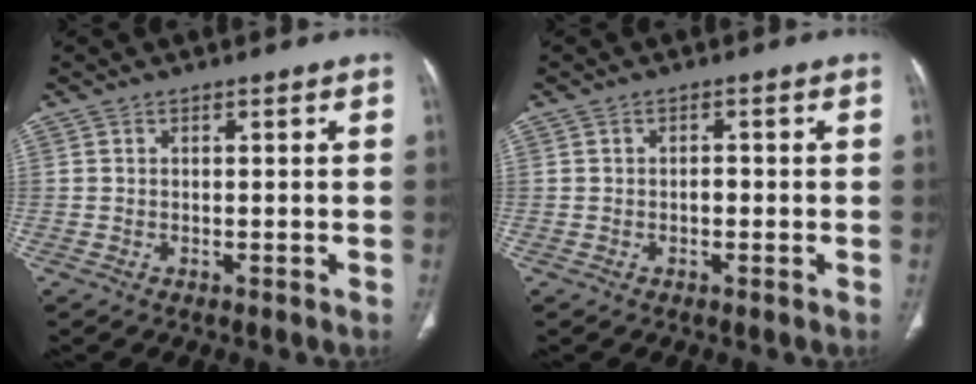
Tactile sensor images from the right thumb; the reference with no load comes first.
{"total": 1.1, "force": [-0.3, 0.8, 0.7], "torque": [-0.008, 0.004, -0.007]}